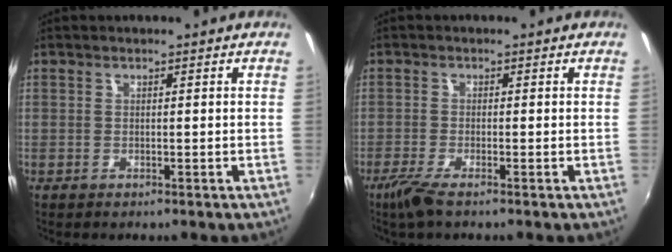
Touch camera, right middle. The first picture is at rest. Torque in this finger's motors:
{"motor_torque": [1.05, -0.96, 0.33, 0.09]}